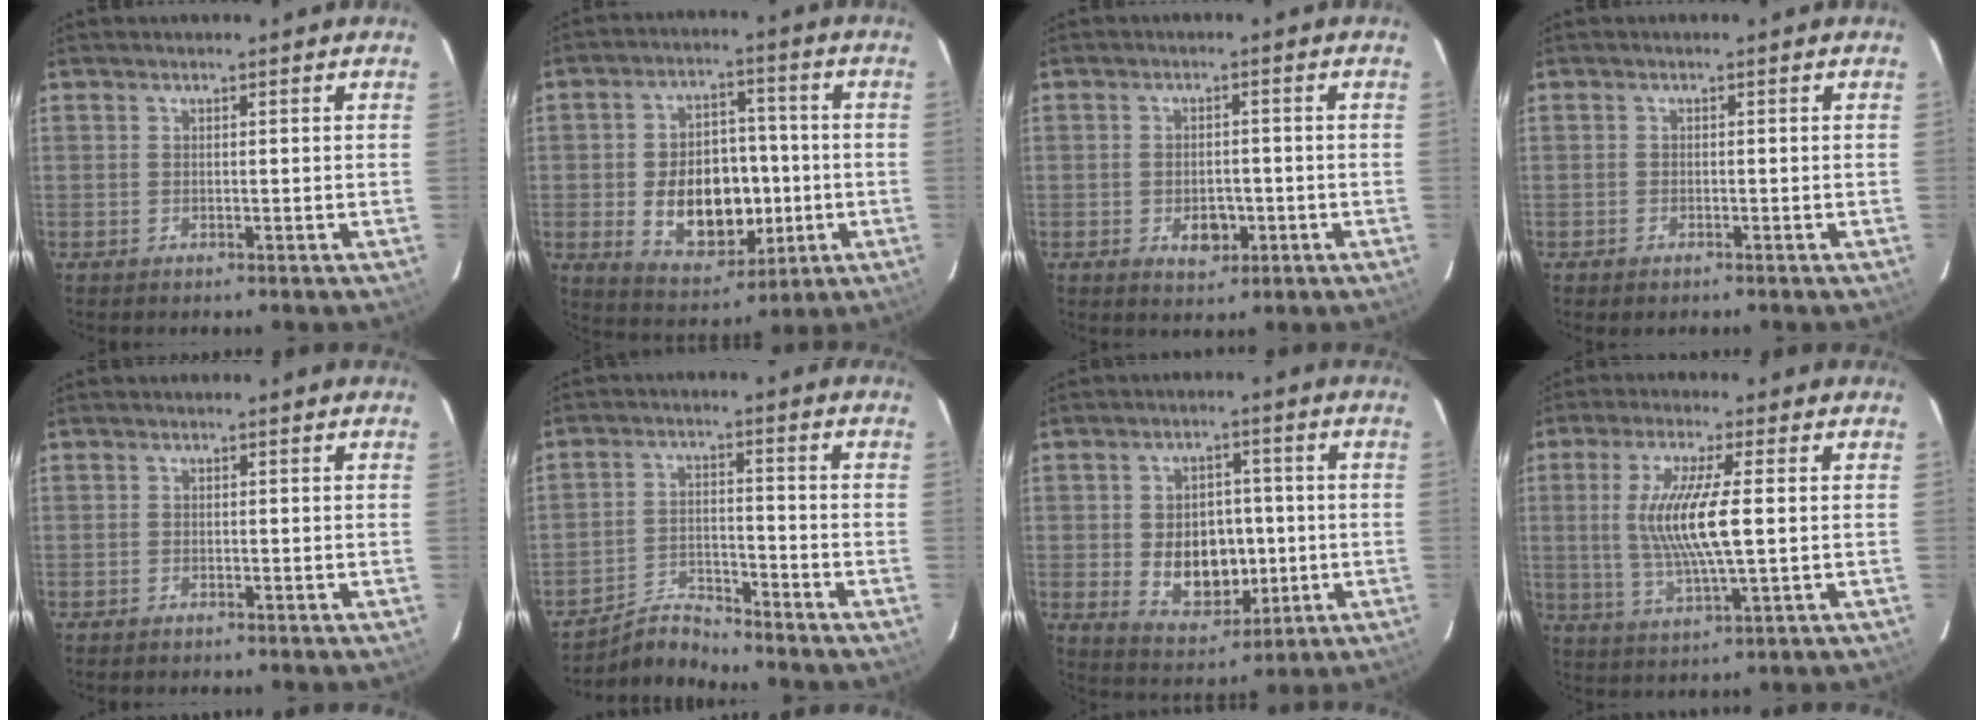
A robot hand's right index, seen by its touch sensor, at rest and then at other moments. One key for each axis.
{"total": 14.4, "fx": -2.5, "fy": 9.8, "fz": 10.2, "tx": -0.203, "ty": 0.012, "tz": -0.014}
{"total": 4.8, "fx": -1.7, "fy": 3.3, "fz": 3.1, "tx": -0.057, "ty": -0.002, "tz": -0.020}
{"total": 1.2, "fx": -0.9, "fy": 0.8, "fz": 0.5, "tx": -0.010, "ty": -0.001, "tz": -0.015}
{"total": 0.8, "fx": -0.7, "fy": 0.4, "fz": 0.0, "tx": -0.004, "ty": 0.003, "tz": -0.013}
{"total": 6.1, "fx": -6.1, "fy": 0.0, "fz": -0.7, "tx": 0.001, "ty": 0.024, "tz": -0.113}
{"total": 10.8, "fx": -1.2, "fy": 8.0, "fz": 7.2, "tx": -0.144, "ty": 0.000, "tz": 0.003}
{"total": 11.3, "fx": 0.6, "fy": 1.6, "fz": 11.1, "tx": -0.217, "ty": -0.007, "tz": 0.016}